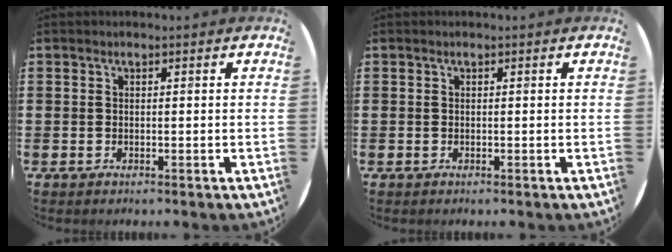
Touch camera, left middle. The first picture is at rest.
{"total": 0.0}